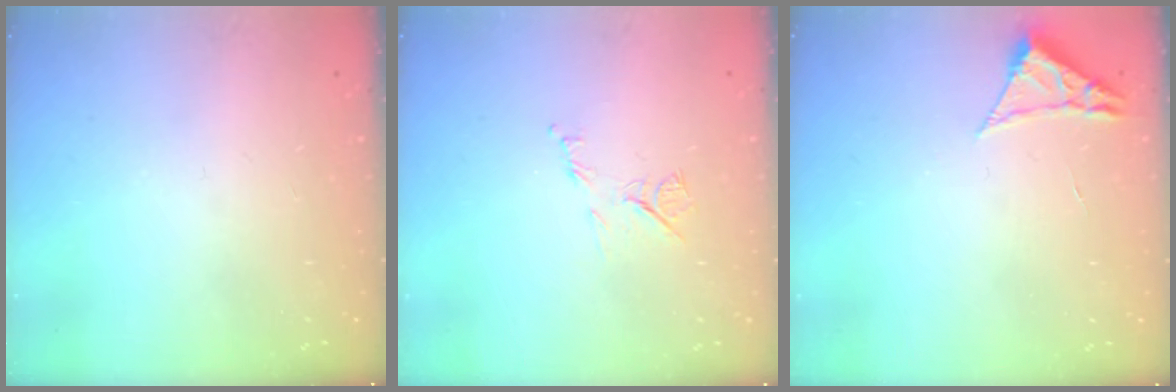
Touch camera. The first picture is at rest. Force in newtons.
{"total": 6.6, "press": 6.5, "slide": 0.9}
{"total": 2.3, "press": 2.3, "slide": 0.4}